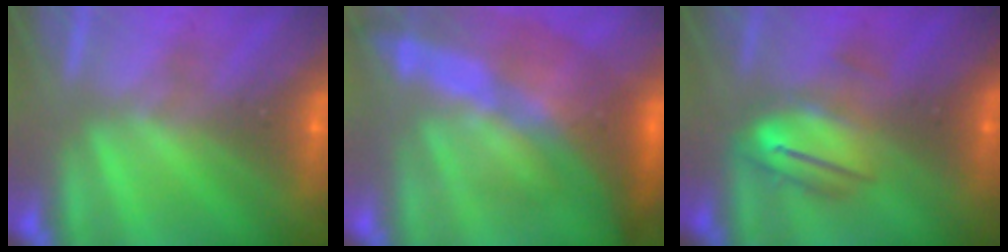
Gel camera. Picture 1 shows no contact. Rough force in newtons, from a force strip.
{"total": 11.6}
{"total": 3.5}